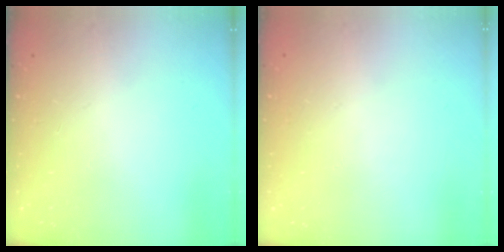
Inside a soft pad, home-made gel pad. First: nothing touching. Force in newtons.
{"total": 0.0}